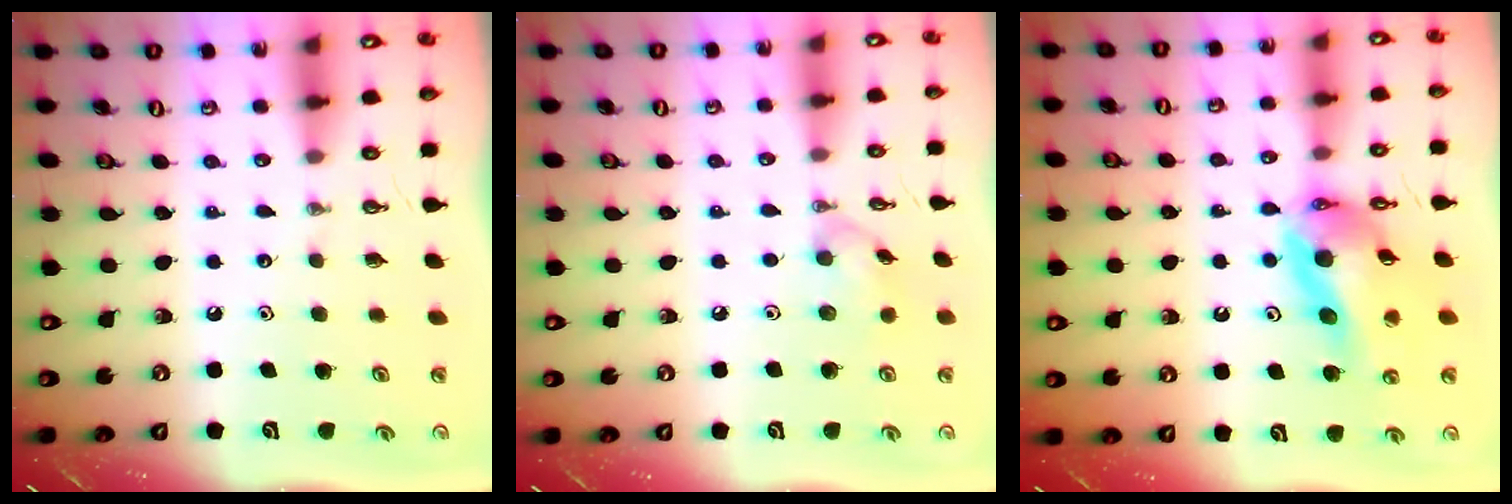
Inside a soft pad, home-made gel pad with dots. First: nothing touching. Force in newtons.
{"total": 7.8, "press": 7.8, "slide": 0.8}
{"total": 14.4, "press": 14.3, "slide": 1.5}